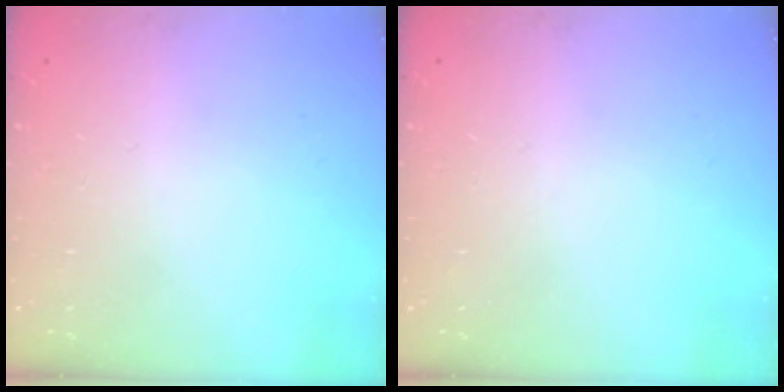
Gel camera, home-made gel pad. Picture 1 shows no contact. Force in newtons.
{"total": 0.0}